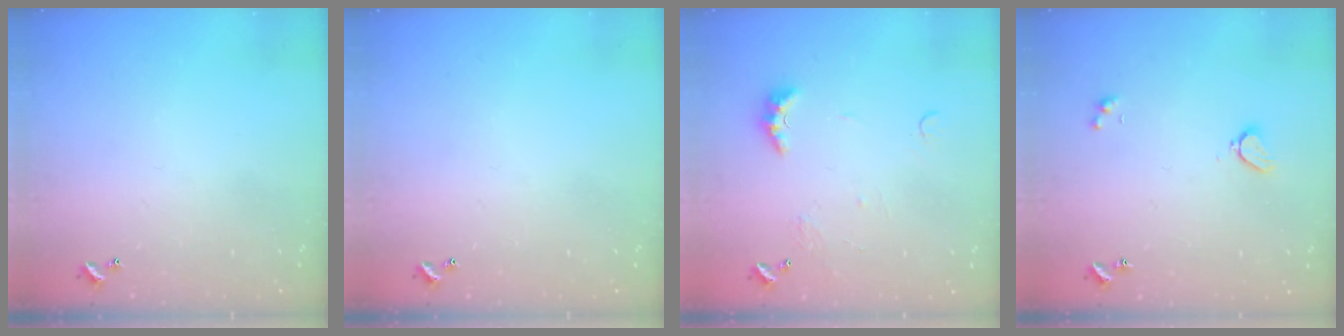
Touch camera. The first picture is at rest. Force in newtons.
{"total": 0.0}
{"total": 4.3, "press": 4.2, "slide": 0.9}
{"total": 2.1, "press": 2.0, "slide": 0.5}